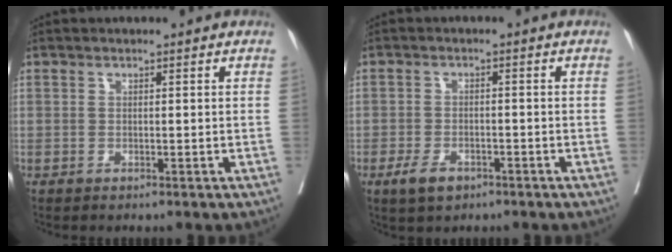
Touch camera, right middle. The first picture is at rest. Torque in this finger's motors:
{"motor_torque": [0.49, -0.36, 0.09, 0.03]}